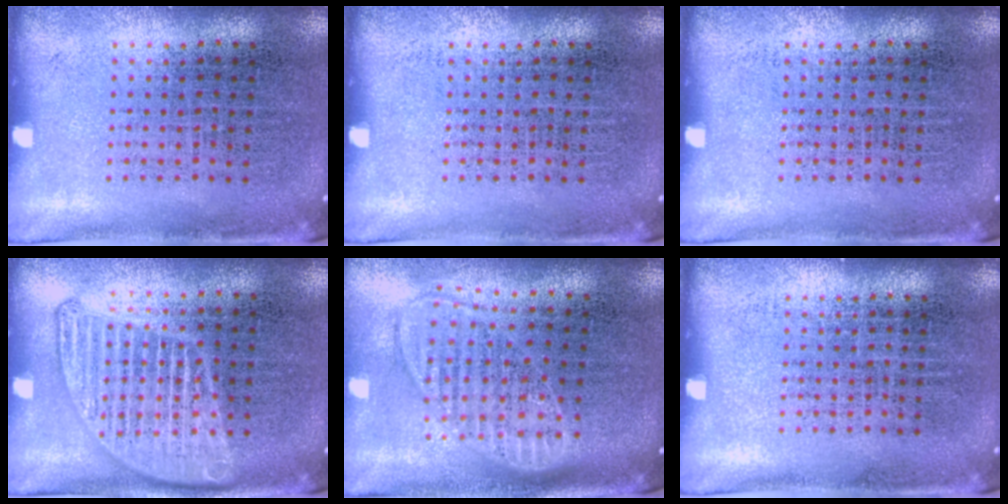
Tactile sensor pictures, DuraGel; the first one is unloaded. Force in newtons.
{"total": 0.0}
{"total": 0.0}
{"total": 1.6, "press": 1.6, "slide": 0.1}
{"total": 1.8, "press": 1.5, "slide": 1.0}
{"total": 0.0}